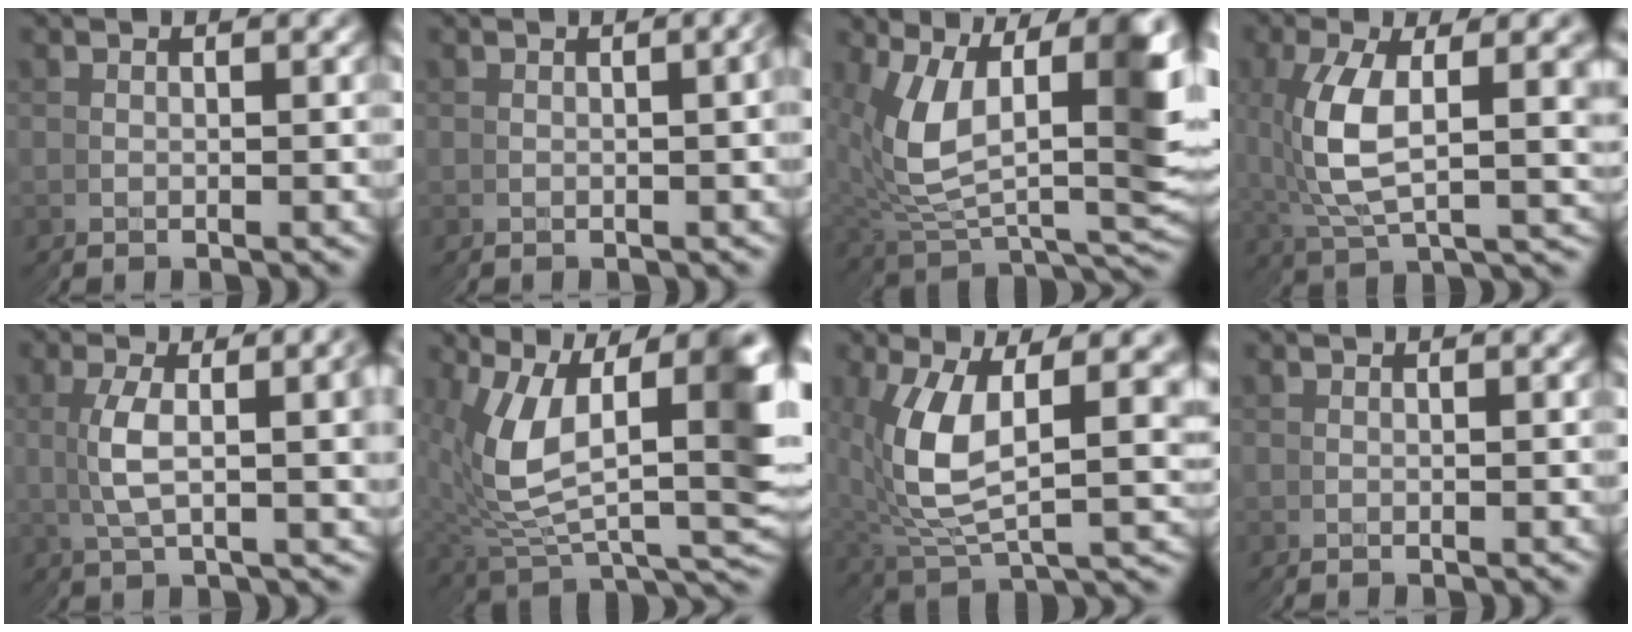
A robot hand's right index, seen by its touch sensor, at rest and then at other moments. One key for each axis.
{"total": 1.3, "fx": 0.3, "fy": 0.3, "fz": 1.2, "tx": -0.011, "ty": 0.007, "tz": 0.005}
{"total": 12.2, "fx": 1.4, "fy": 7.6, "fz": 9.4, "tx": -0.161, "ty": -0.016, "tz": 0.036}
{"total": 5.2, "fx": 0.8, "fy": 2.9, "fz": 4.3, "tx": -0.096, "ty": -0.008, "tz": 0.024}
{"total": 3.1, "fx": 1.0, "fy": 1.0, "fz": 2.8, "tx": -0.045, "ty": 0.002, "tz": 0.022}
{"total": 12.8, "fx": 1.3, "fy": 8.0, "fz": 9.9, "tx": -0.161, "ty": -0.014, "tz": 0.031}
{"total": 8.4, "fx": 1.2, "fy": 5.5, "fz": 6.2, "tx": -0.148, "ty": -0.019, "tz": 0.039}
{"total": 0.0}